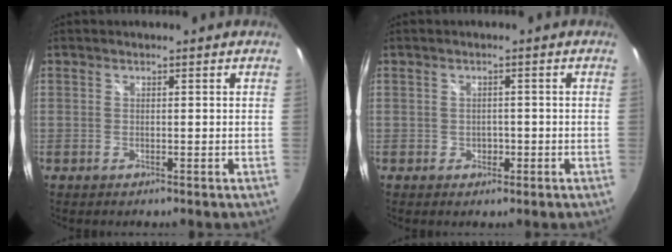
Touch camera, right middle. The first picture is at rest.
{"total": 1.7, "force": [-0.6, 1.5, 0.6], "torque": [-0.009, 0.001, -0.004]}